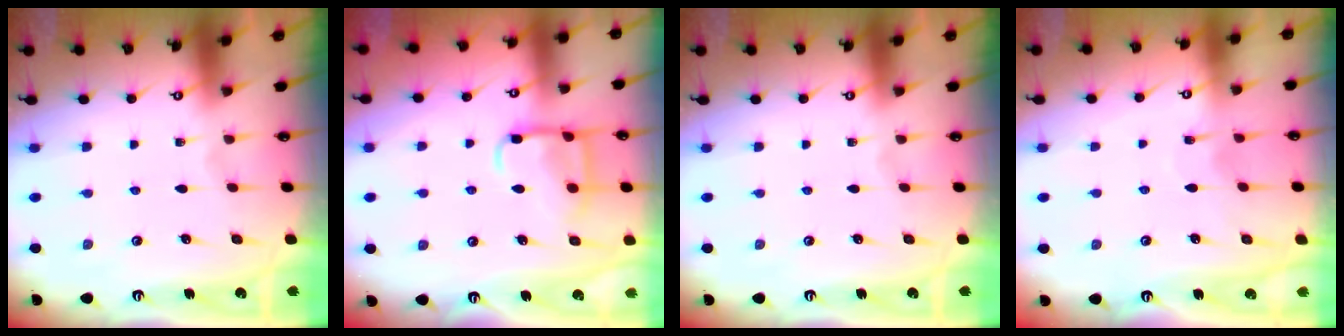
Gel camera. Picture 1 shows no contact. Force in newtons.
{"total": 11.2, "press": 11.1, "slide": 1.2}
{"total": 0.0}
{"total": 7.0, "press": 7.0, "slide": 0.5}